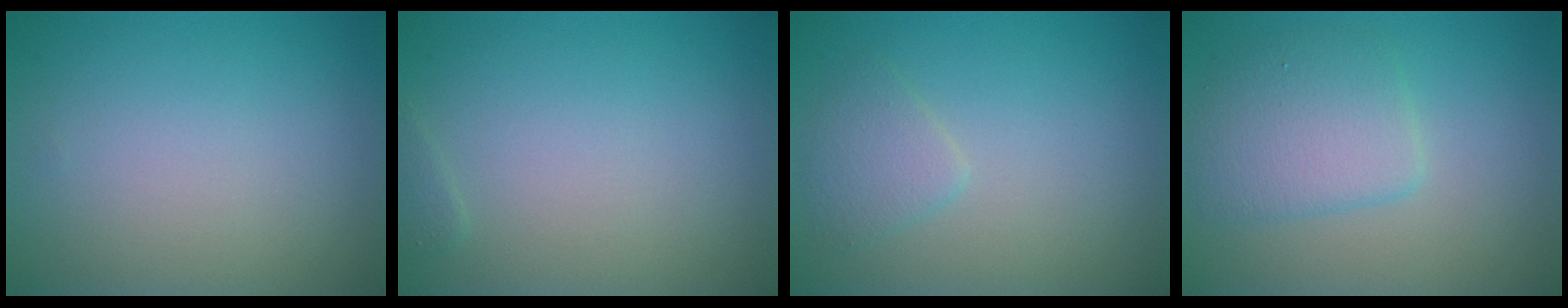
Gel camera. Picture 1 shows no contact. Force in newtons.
{"total": 0.5, "press": 0.5, "slide": 0.0}
{"total": 1.8, "press": 1.8, "slide": 0.1}
{"total": 3.8, "press": 3.8, "slide": 0.2}